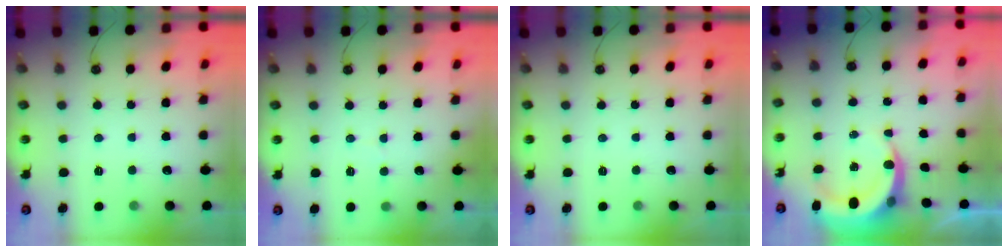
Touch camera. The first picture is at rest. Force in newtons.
{"total": 2.6, "press": 2.4, "slide": 0.9}
{"total": 0.0}
{"total": 7.0, "press": 6.9, "slide": 1.0}